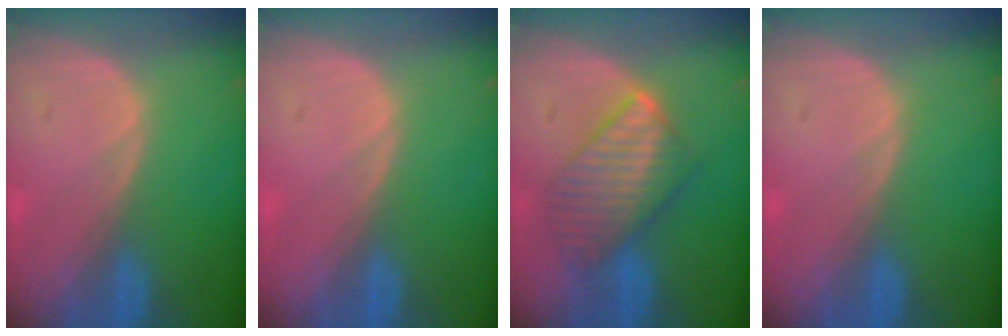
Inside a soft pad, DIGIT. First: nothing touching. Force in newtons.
{"total": 0.6, "press": 0.2, "slide": 0.5}
{"total": 7.7, "press": 7.7, "slide": 0.3}
{"total": 0.0}